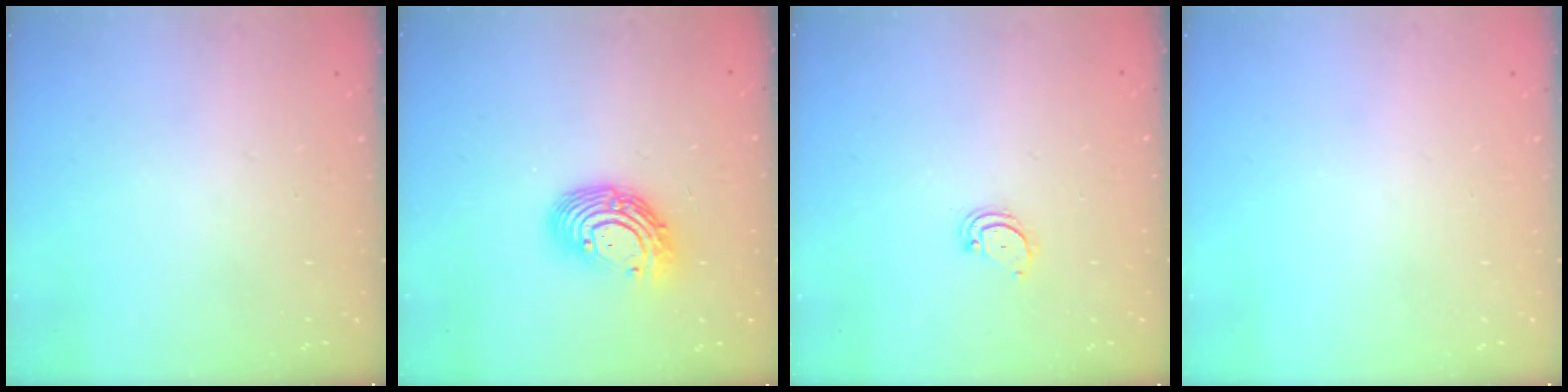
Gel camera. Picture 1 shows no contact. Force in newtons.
{"total": 11.9, "press": 11.8, "slide": 1.3}
{"total": 3.8, "press": 3.8, "slide": 0.3}
{"total": 0.0}